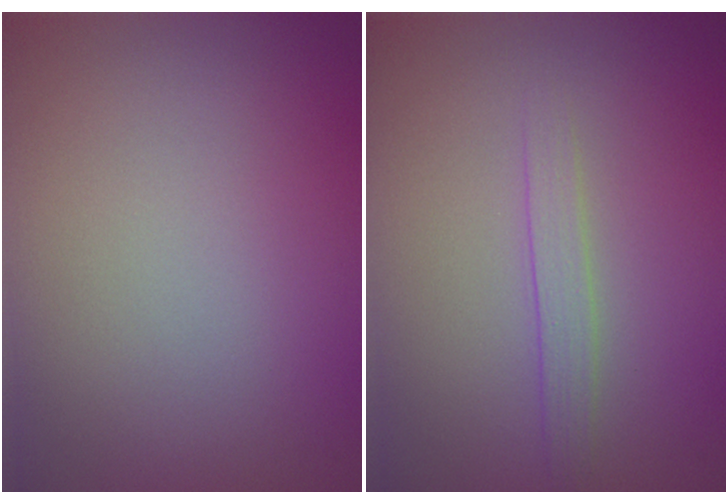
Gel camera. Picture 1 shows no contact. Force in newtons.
{"total": 1.3, "press": 1.3, "slide": 0.0}